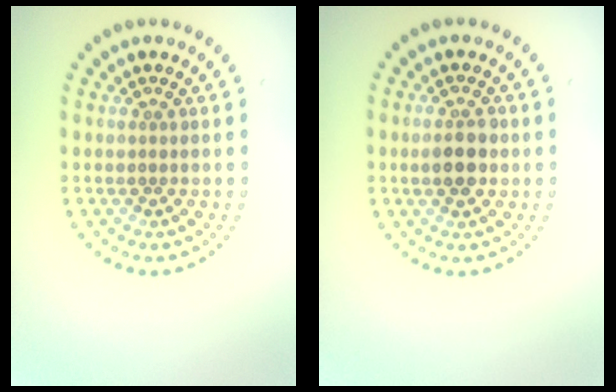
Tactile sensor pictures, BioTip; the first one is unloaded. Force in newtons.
{"total": 2.9, "press": 2.9, "slide": 0.2}